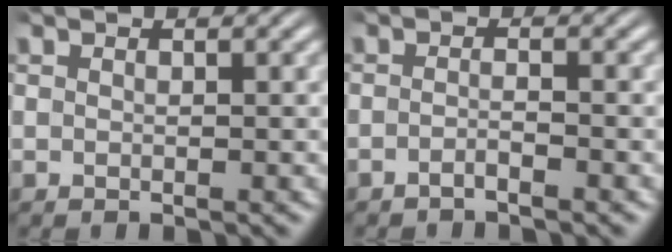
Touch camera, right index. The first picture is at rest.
{"total": 1.5, "force": [-1.4, 0.0, 0.5], "torque": [-0.011, -0.003, -0.027]}